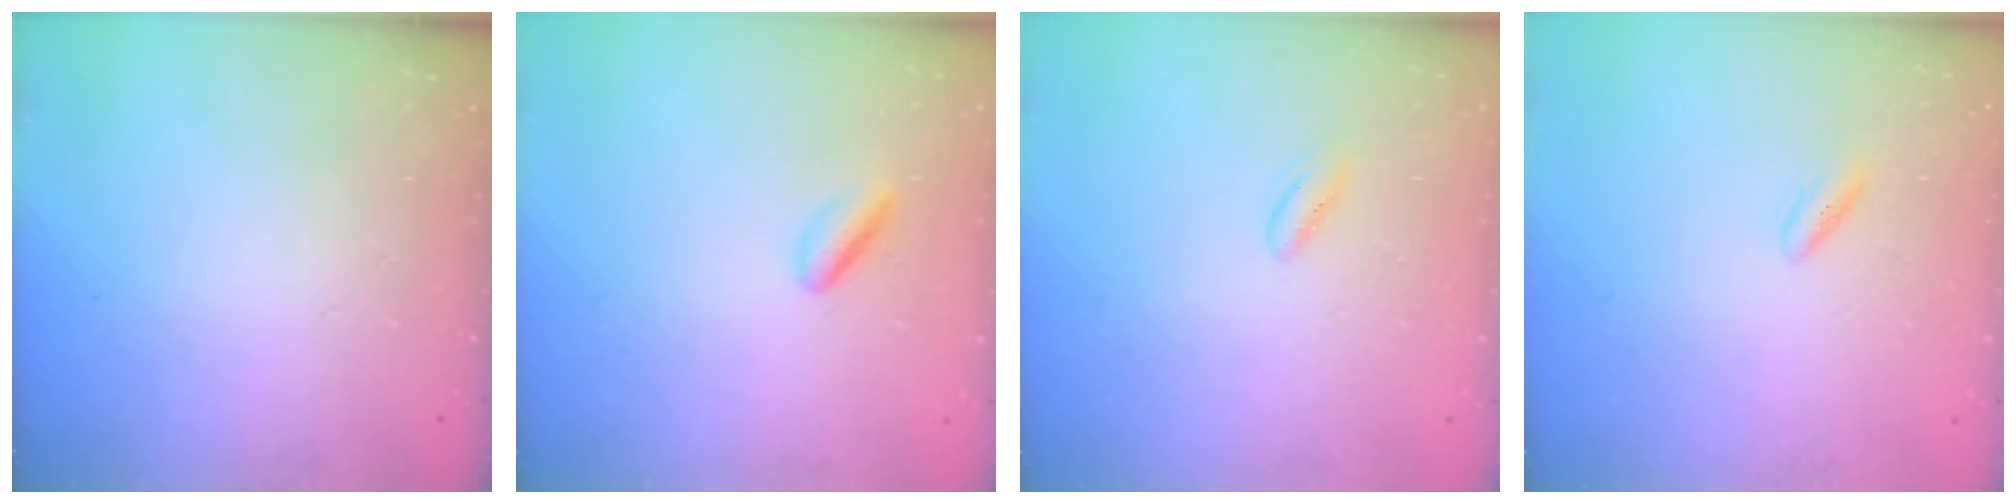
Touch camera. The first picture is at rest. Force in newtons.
{"total": 3.3, "press": 3.2, "slide": 1.1}
{"total": 2.6, "press": 2.5, "slide": 0.6}
{"total": 1.9, "press": 1.6, "slide": 1.0}